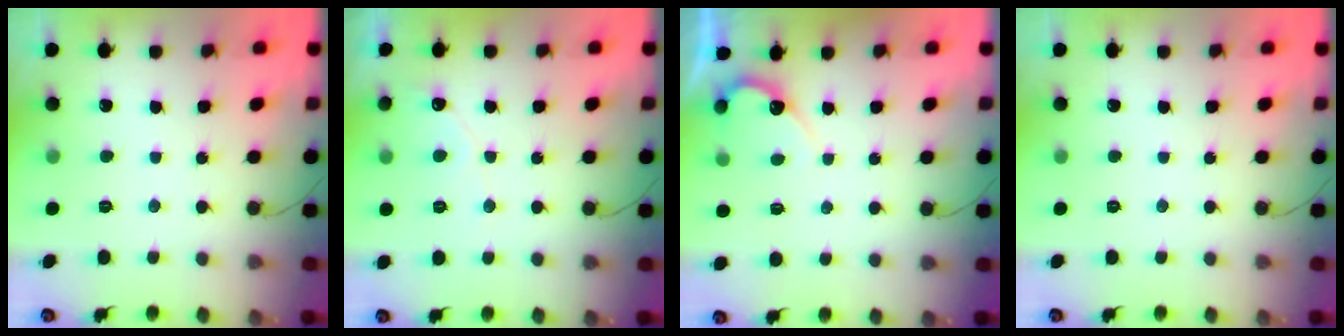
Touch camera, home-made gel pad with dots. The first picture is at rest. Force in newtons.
{"total": 3.7, "press": 3.7, "slide": 0.2}
{"total": 6.1, "press": 6.1, "slide": 0.3}
{"total": 0.0}